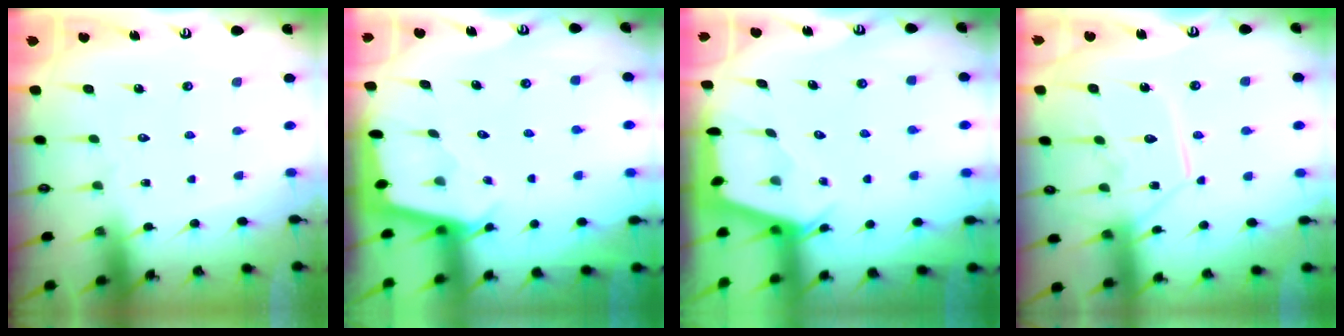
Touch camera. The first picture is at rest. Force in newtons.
{"total": 1.8, "press": 1.8, "slide": 0.2}
{"total": 2.4, "press": 2.4, "slide": 0.4}
{"total": 11.4, "press": 11.3, "slide": 1.2}